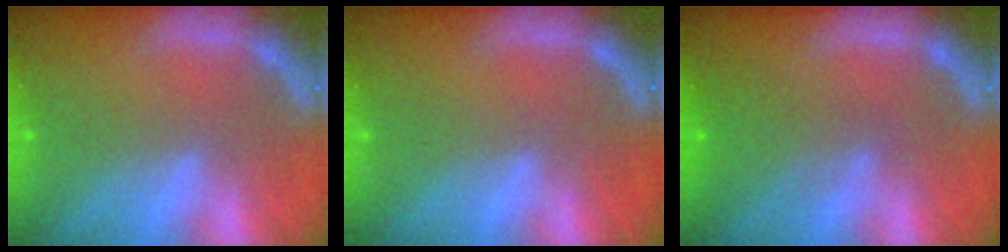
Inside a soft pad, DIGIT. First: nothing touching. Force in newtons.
{"total": 0.0}
{"total": 3.6}